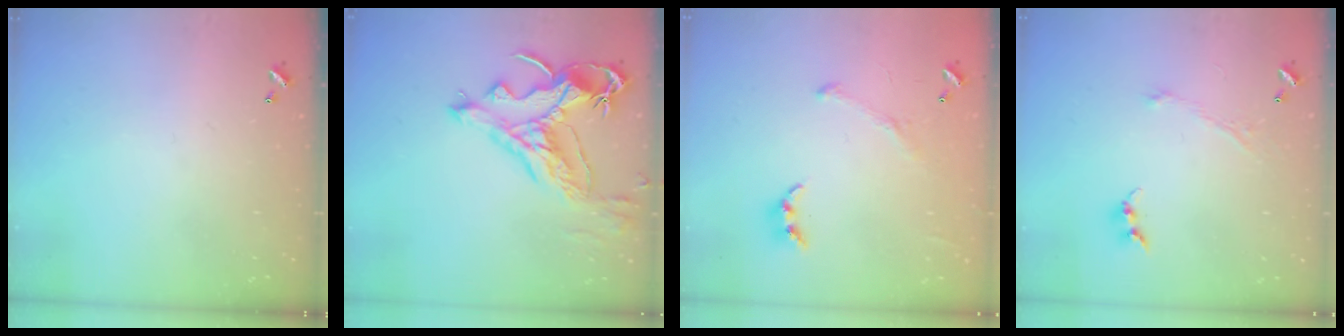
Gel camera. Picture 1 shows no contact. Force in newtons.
{"total": 5.8, "press": 5.5, "slide": 1.6}
{"total": 2.3, "press": 2.3, "slide": 0.5}
{"total": 1.1, "press": 1.0, "slide": 0.6}